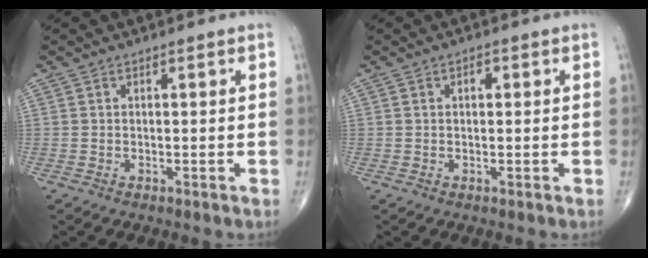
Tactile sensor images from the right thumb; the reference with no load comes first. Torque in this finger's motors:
{"motor_torque": [-0.06, 0.29, 0.17, 0.05, -0.01]}